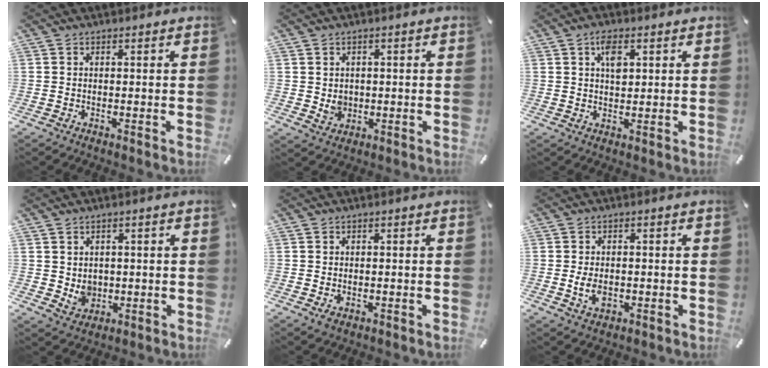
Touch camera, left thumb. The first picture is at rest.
{"total": 3.9, "force": [0.1, 3.7, 1.2], "torque": [-0.001, -0.004, 0.001]}
{"total": 4.6, "force": [1.7, 2.6, 3.3], "torque": [-0.049, -0.003, 0.025]}
{"total": 5.1, "force": [0.4, 4.8, 1.6], "torque": [-0.010, -0.006, 0.006]}
{"total": 1.0, "force": [-0.3, 0.8, 0.5], "torque": [-0.010, 0.001, -0.004]}
{"total": 4.8, "force": [-1.0, 3.2, 3.3], "torque": [-0.086, -0.005, -0.022]}